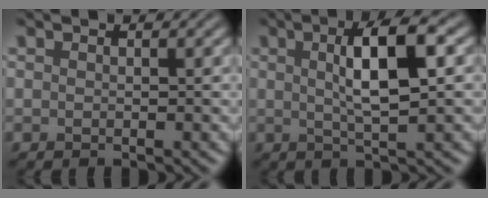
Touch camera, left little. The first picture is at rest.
{"total": 6.0, "force": [1.1, 1.5, 5.7], "torque": [-0.095, 0.011, 0.013]}